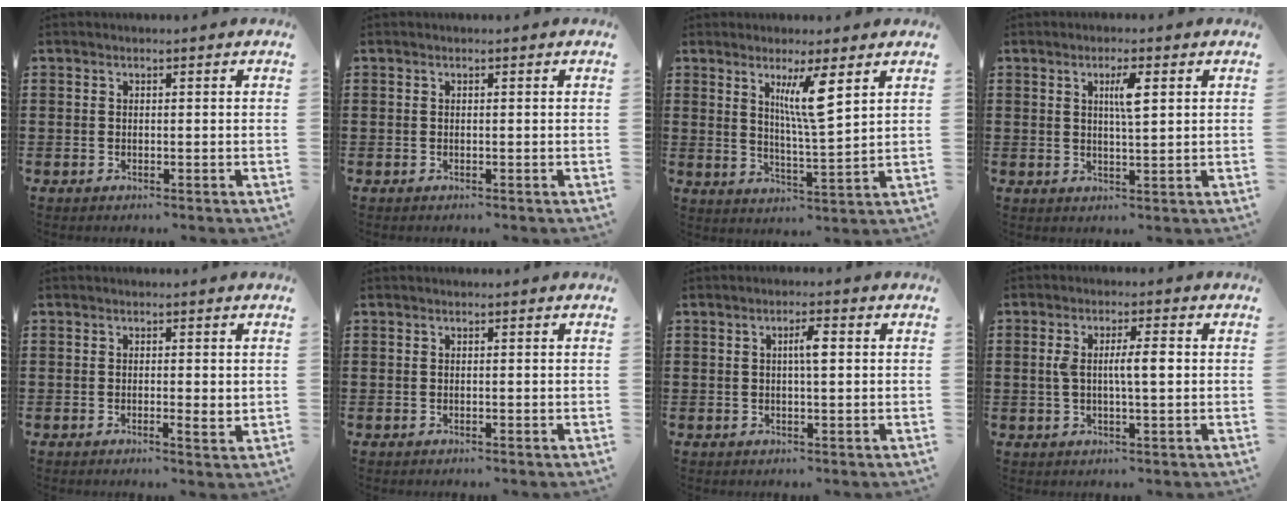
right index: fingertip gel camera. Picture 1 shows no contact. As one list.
[{"total": 0.0}, {"total": 7.0, "force": [3.4, 0.8, 6.0], "torque": [-0.112, -0.006, 0.053]}, {"total": 3.6, "force": [1.2, 0.6, 3.4], "torque": [-0.062, 0.002, 0.016]}, {"total": 1.8, "force": [-0.2, 0.4, 1.7], "torque": [-0.031, -0.002, -0.003]}, {"total": 0.0}, {"total": 2.9, "force": [0.5, 0.5, 2.8], "torque": [-0.056, 0.002, 0.005]}, {"total": 4.8, "force": [0.2, 1.1, 4.6], "torque": [-0.087, 0.002, 0.002]}]